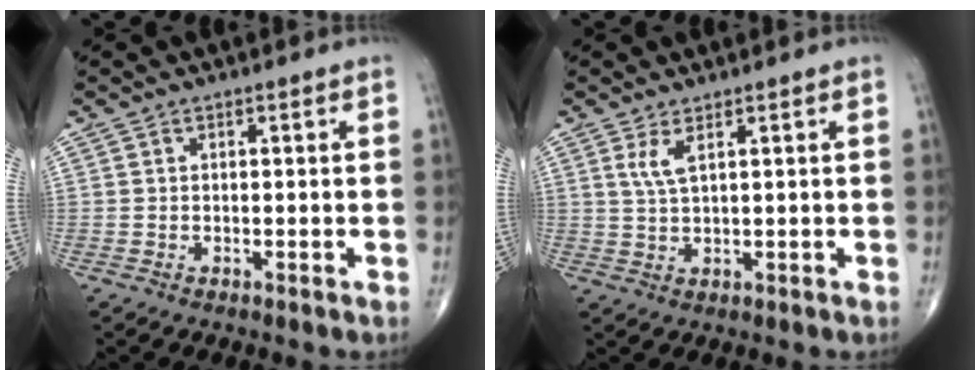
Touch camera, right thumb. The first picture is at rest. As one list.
[{"total": 3.0, "force": [1.5, 0.7, 2.6], "torque": [-0.059, -0.008, 0.037]}]